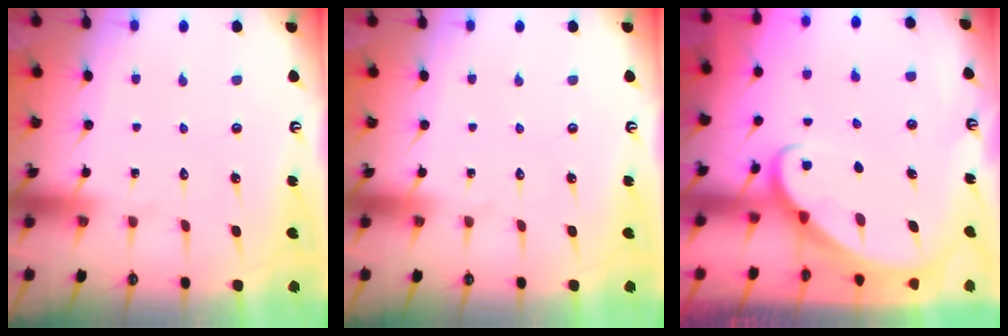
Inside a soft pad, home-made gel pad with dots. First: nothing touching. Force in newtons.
{"total": 0.0}
{"total": 2.5, "press": 2.5, "slide": 0.2}